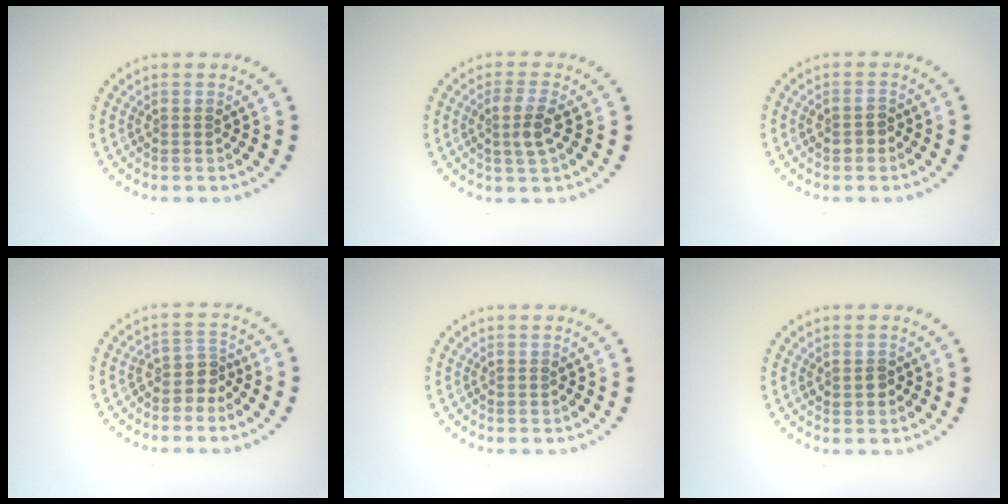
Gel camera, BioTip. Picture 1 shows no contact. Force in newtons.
{"total": 2.6, "press": 2.4, "slide": 1.1}
{"total": 1.4, "press": 1.4, "slide": 0.3}
{"total": 2.3, "press": 1.6, "slide": 1.7}
{"total": 0.0}
{"total": 1.3, "press": 1.3, "slide": 0.1}